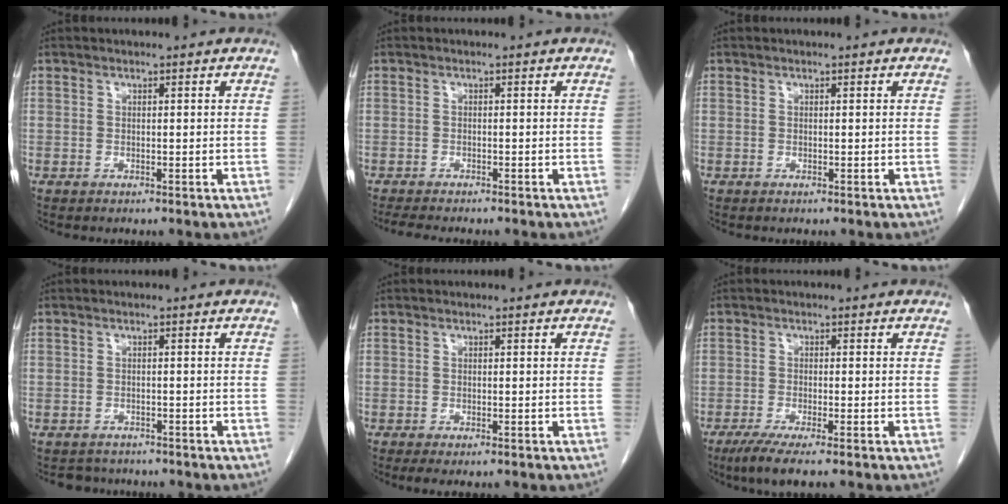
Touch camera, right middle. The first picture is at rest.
{"total": 4.9, "force": [-4.3, 0.7, 2.4], "torque": [-0.034, -0.011, -0.063]}
{"total": 0.0}
{"total": 2.6, "force": [-2.3, 1.2, -0.3], "torque": [-0.001, -0.001, -0.035]}
{"total": 1.6, "force": [-1.0, 0.4, 1.2], "torque": [-0.017, -0.006, -0.013]}
{"total": 4.6, "force": [-3.1, 0.0, 3.4], "torque": [-0.063, -0.015, -0.058]}